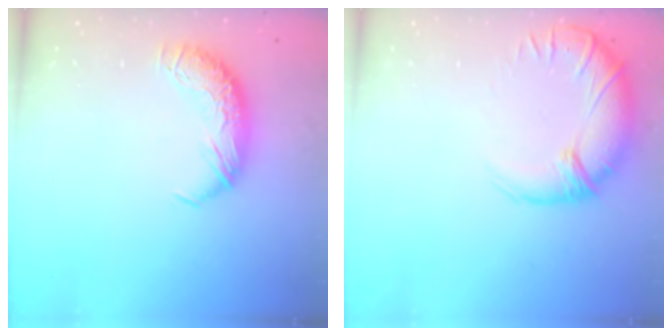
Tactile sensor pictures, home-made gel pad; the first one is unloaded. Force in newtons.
{"total": 2.8, "press": 0.1, "slide": 2.8}